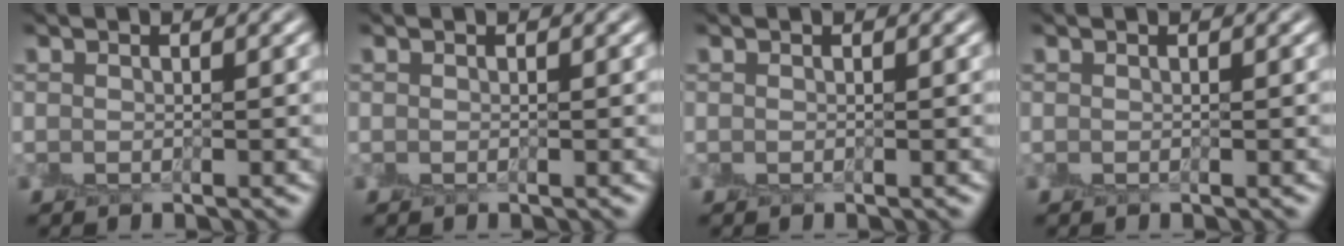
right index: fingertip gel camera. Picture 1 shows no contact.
{"total": 0.0}
{"total": 0.0}
{"total": 0.0}